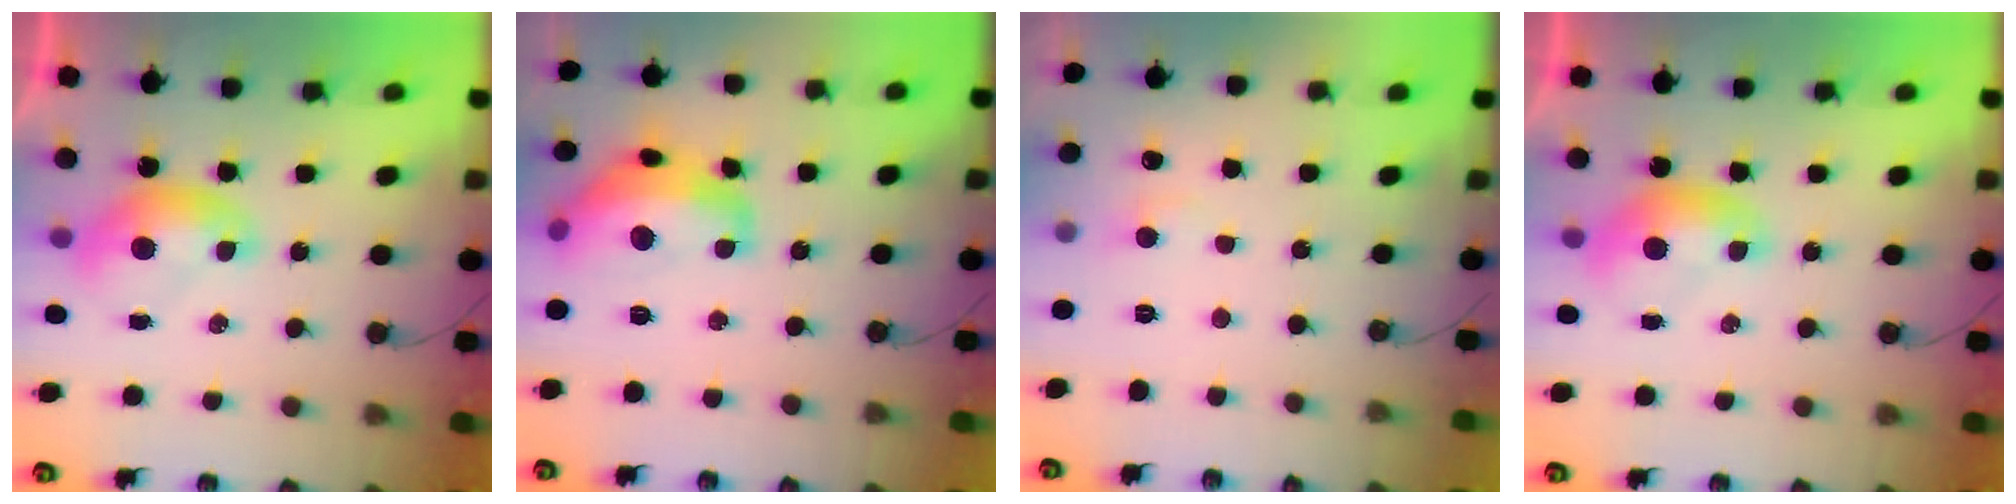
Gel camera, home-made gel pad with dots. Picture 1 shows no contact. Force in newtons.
{"total": 9.6, "press": 9.6, "slide": 0.9}
{"total": 0.7, "press": 0.3, "slide": 0.7}
{"total": 0.0}